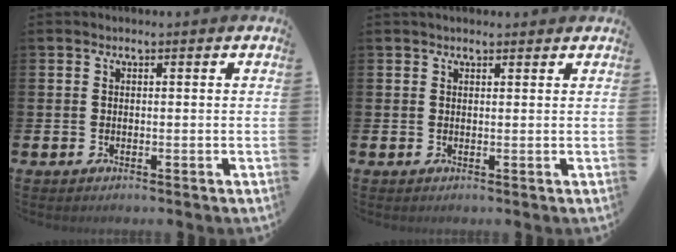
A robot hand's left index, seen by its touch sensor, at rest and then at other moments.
{"total": 1.3, "force": [1.1, 0.4, 0.4], "torque": [0.005, -0.001, 0.018]}